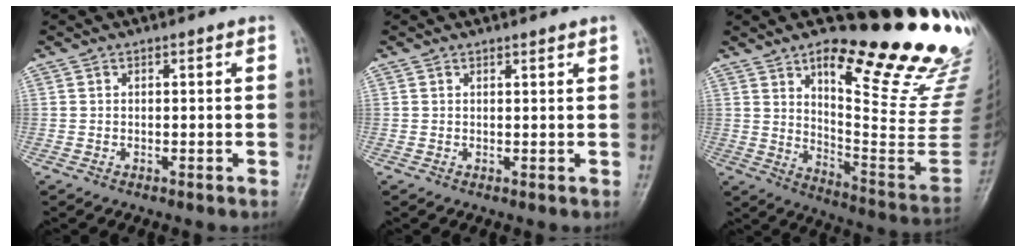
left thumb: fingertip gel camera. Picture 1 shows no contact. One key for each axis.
{"total": 1.0, "fx": 0.9, "fy": 0.0, "fz": 0.4, "tx": -0.001, "ty": -0.004, "tz": 0.014}
{"total": 26.4, "fx": 15.5, "fy": 6.1, "fz": 20.5, "tx": -0.245, "ty": -0.099, "tz": 0.234}